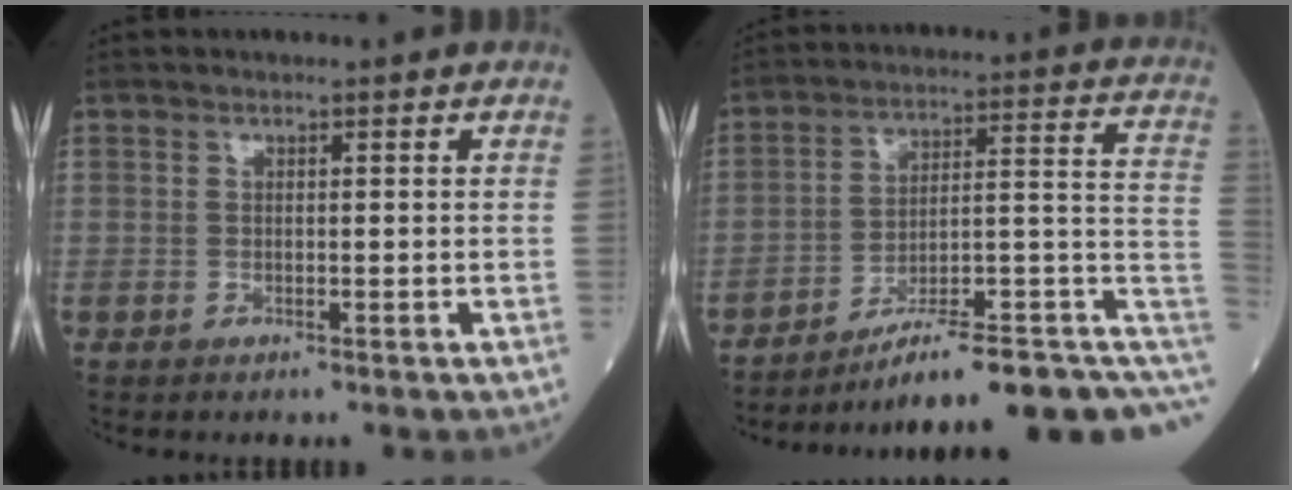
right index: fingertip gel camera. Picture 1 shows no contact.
{"total": 19.2, "force": [-11.7, 2.7, 15.0], "torque": [-0.129, 0.057, -0.163]}